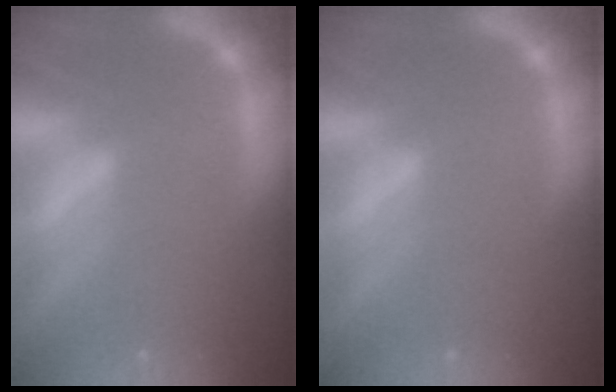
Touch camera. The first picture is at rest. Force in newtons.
{"total": 0.0}